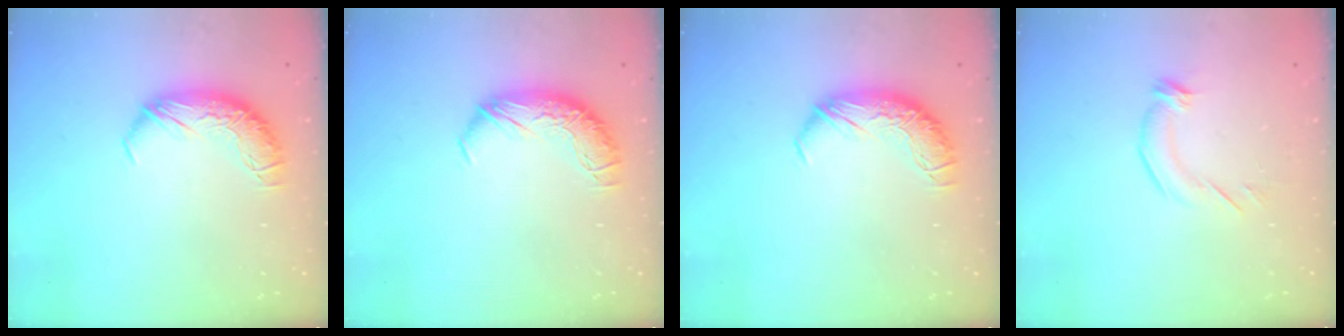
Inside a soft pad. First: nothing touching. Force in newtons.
{"total": 0.0}
{"total": 0.0}
{"total": 3.0, "press": 2.6, "slide": 1.5}